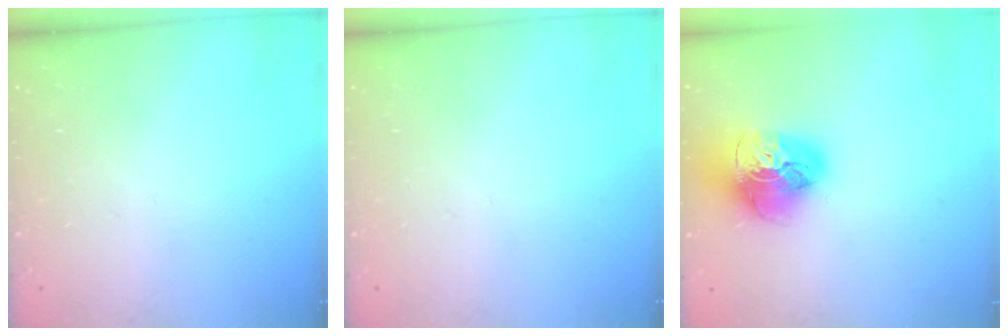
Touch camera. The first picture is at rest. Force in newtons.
{"total": 0.0}
{"total": 18.6, "press": 18.5, "slide": 2.1}